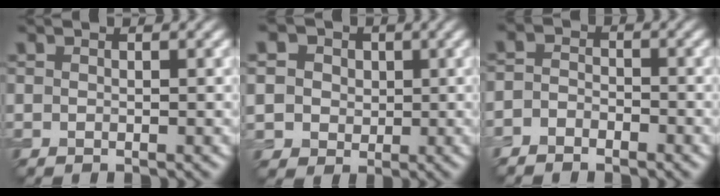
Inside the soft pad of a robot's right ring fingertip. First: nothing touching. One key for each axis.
{"total": 8.3, "fx": 1.9, "fy": 7.5, "fz": 3.1, "tx": -0.085, "ty": 0.026, "tz": 0.019}
{"total": 2.2, "fx": -1.8, "fy": 1.2, "fz": 0.7, "tx": -0.015, "ty": 0.002, "tz": -0.043}